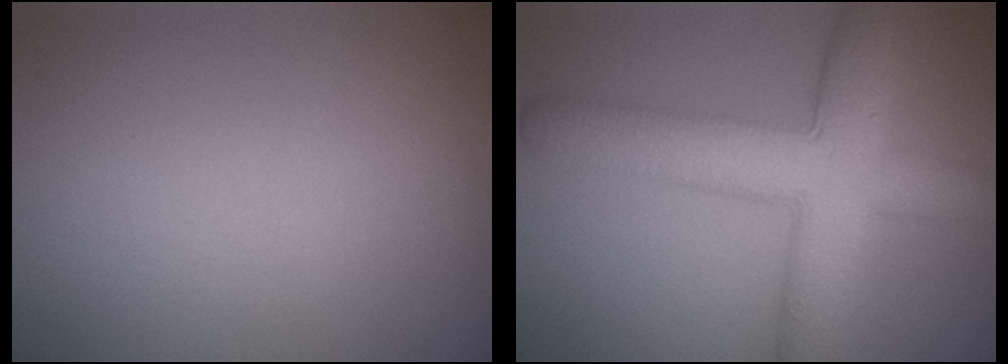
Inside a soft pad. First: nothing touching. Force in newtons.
{"total": 7.9, "press": 7.9, "slide": 0.2}